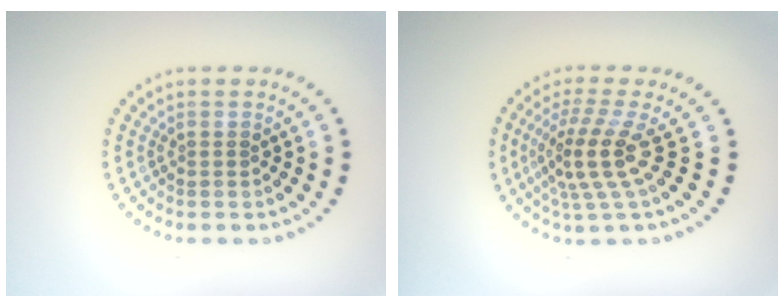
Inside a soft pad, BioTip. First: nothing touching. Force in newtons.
{"total": 4.1, "press": 2.7, "slide": 3.1}